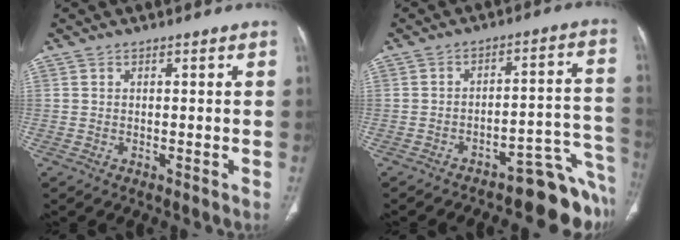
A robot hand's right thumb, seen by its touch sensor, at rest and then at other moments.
{"total": 13.1, "force": [-11.1, 3.4, 6.1], "torque": [-0.011, 0.108, -0.147]}